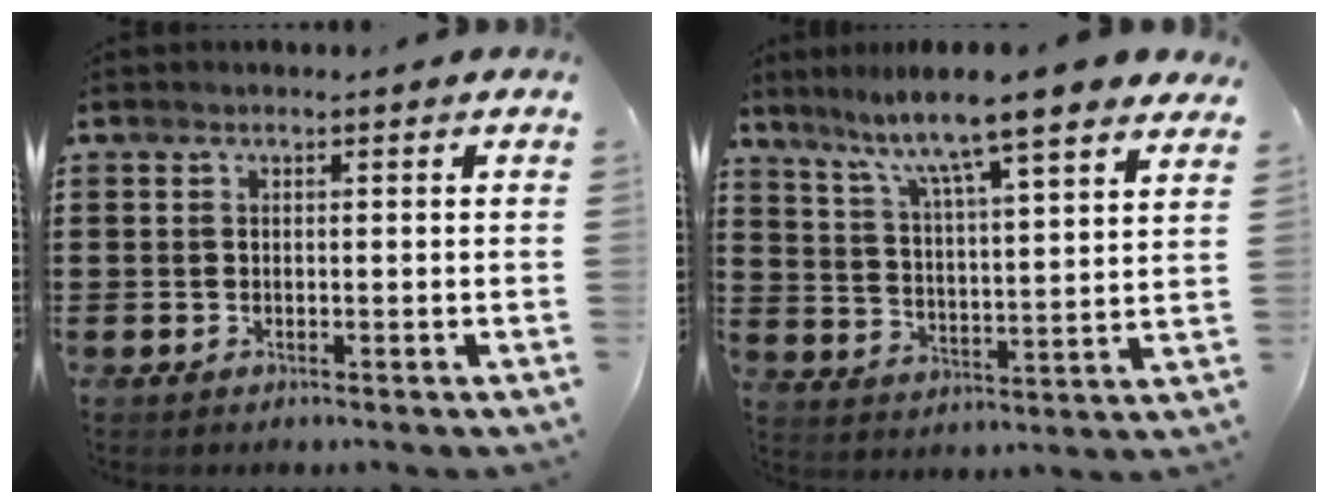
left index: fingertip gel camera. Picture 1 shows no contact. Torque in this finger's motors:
{"motor_torque": [2.07, -0.07, 0.83, 0.21]}